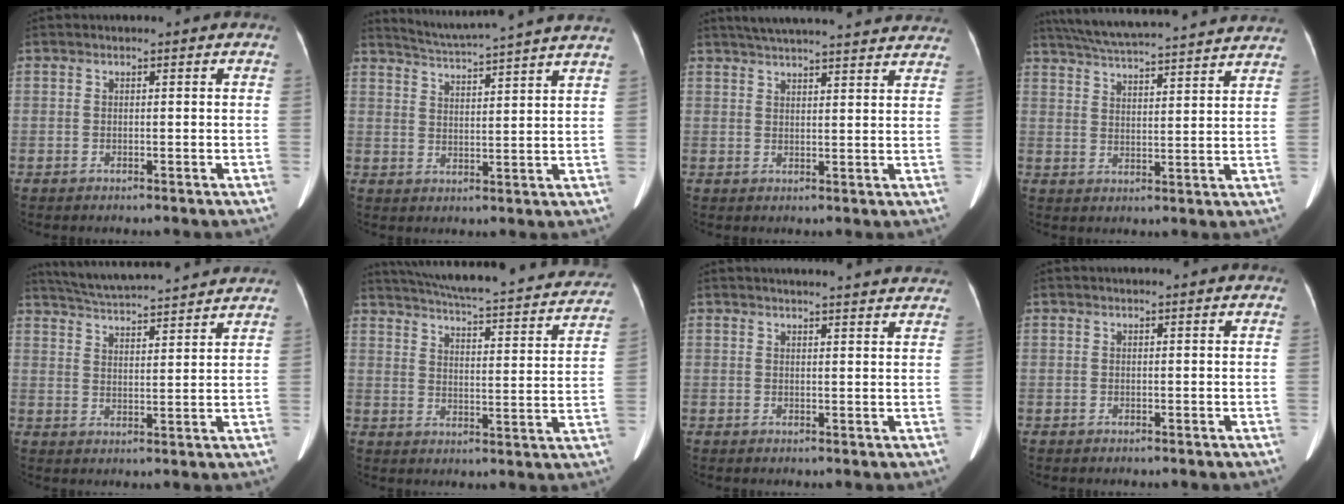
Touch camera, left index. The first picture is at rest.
{"total": 15.4, "force": [14.2, -1.5, 5.8], "torque": [-0.108, -0.014, 0.191]}
{"total": 22.1, "force": [20.2, 2.4, 8.6], "torque": [-0.133, 0.021, 0.259]}
{"total": 23.5, "force": [21.5, 1.6, 9.4], "torque": [-0.162, 0.017, 0.293]}
{"total": 17.1, "force": [15.7, 1.4, 6.4], "torque": [-0.111, 0.035, 0.230]}
{"total": 27.6, "force": [24.6, 4.3, 11.8], "torque": [-0.193, -0.041, 0.303]}
{"total": 14.0, "force": [13.3, 1.0, 4.3], "torque": [-0.049, -0.002, 0.146]}
{"total": 1.8, "force": [1.7, 0.1, 0.6], "torque": [-0.009, 0.013, 0.020]}